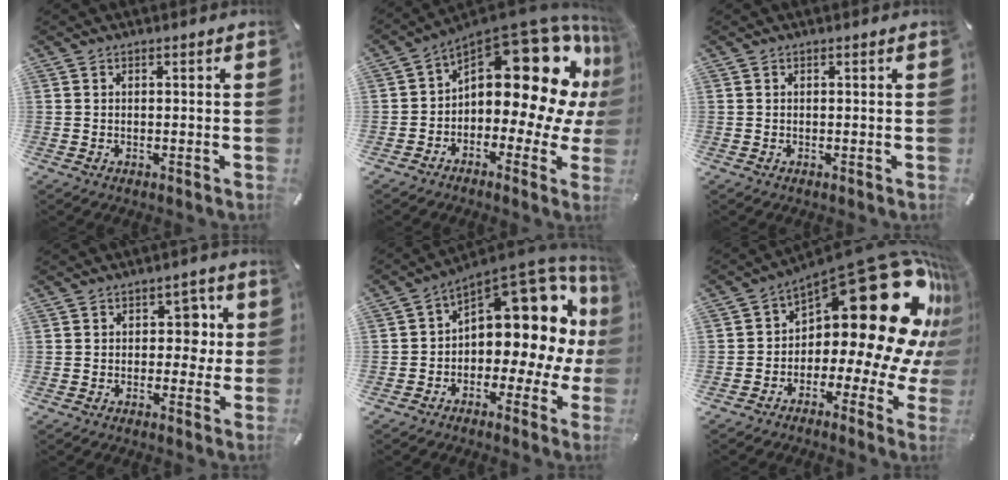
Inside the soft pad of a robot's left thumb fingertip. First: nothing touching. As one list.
[{"total": 21.9, "force": [8.7, 10.7, 17.0], "torque": [-0.233, -0.077, 0.147]}, {"total": 0.0}, {"total": 6.2, "force": [0.7, 4.8, 3.8], "torque": [-0.036, -0.002, 0.001]}, {"total": 14.6, "force": [7.0, 8.5, 9.6], "torque": [-0.115, -0.082, 0.115]}, {"total": 30.4, "force": [10.2, 14.8, 24.5], "torque": [-0.341, -0.096, 0.192]}]